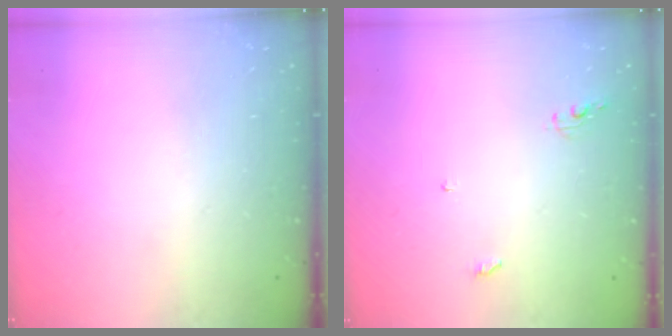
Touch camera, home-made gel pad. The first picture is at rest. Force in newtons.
{"total": 4.1, "press": 4.1, "slide": 0.3}